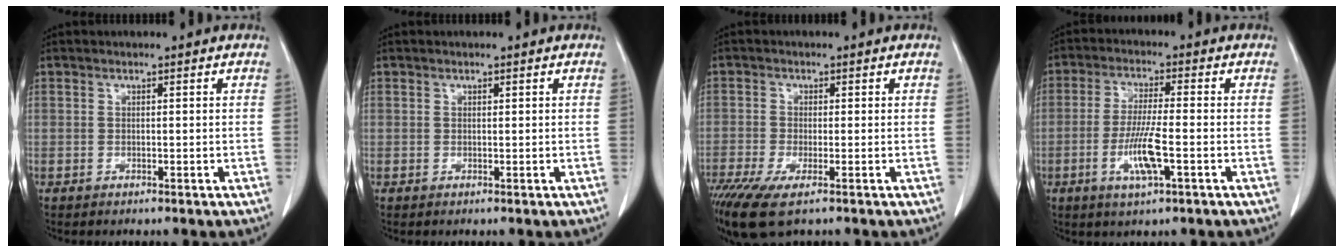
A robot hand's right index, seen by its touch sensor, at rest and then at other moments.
{"total": 0.0}
{"total": 7.2, "force": [-4.5, 1.5, 5.4], "torque": [-0.101, -0.021, -0.080]}
{"total": 7.3, "force": [-2.5, 0.6, 6.9], "torque": [-0.137, -0.010, -0.047]}